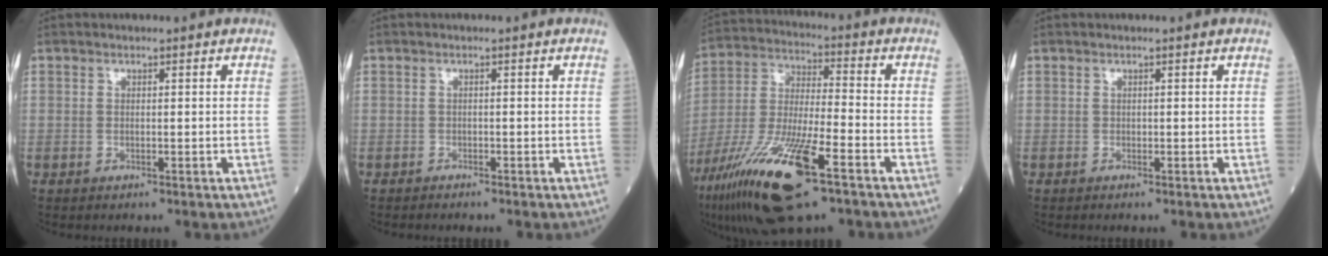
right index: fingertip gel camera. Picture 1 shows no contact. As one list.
[{"total": 0.8, "force": [-0.8, 0.1, 0.2], "torque": [-0.007, -0.001, -0.013]}, {"total": 19.6, "force": [-10.7, 3.4, 16.1], "torque": [-0.335, -0.045, -0.192]}, {"total": 0.0}]